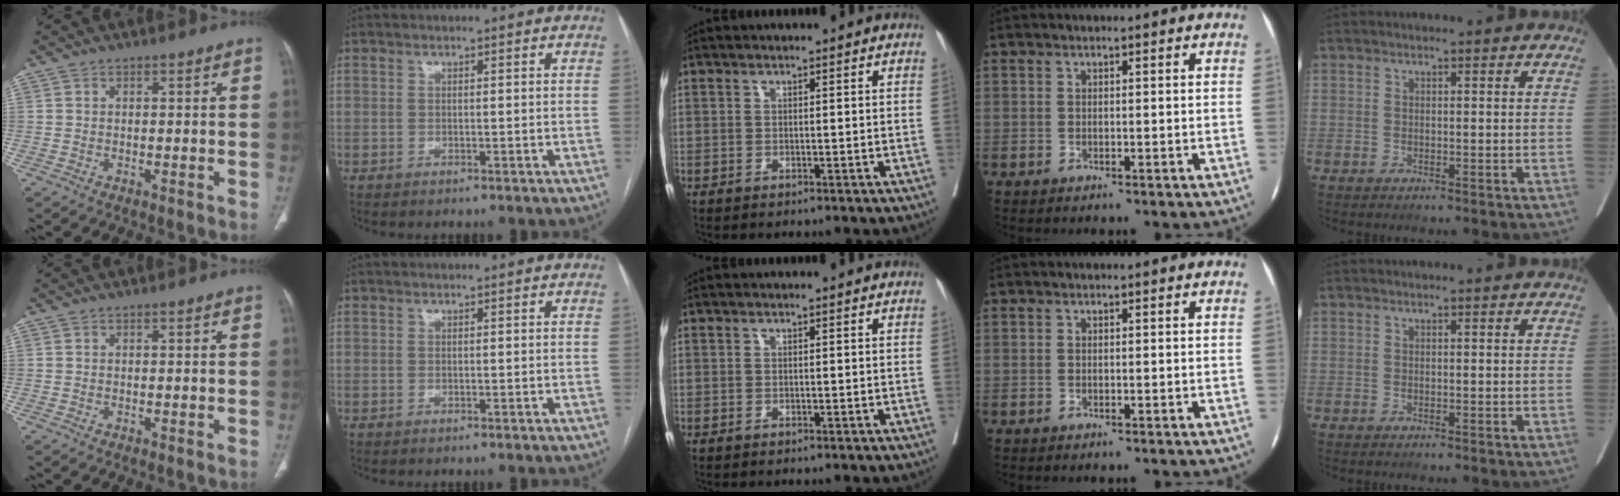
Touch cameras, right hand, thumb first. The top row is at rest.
{}